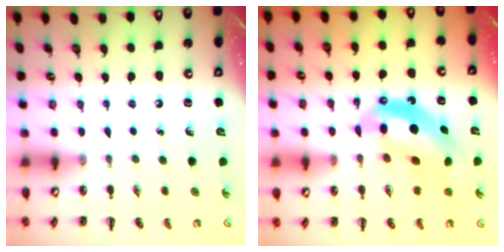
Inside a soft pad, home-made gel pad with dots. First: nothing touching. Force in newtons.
{"total": 11.8, "press": 11.4, "slide": 3.0}